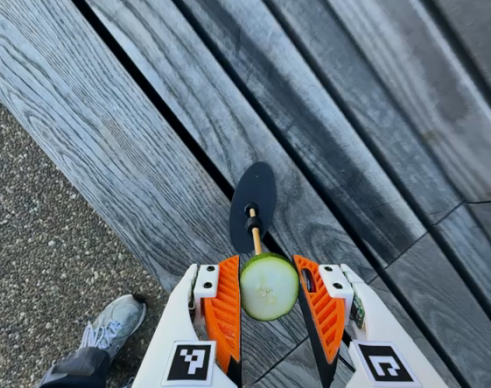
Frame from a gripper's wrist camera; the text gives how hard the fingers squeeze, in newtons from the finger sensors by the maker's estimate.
{"total": 11.2, "left": 11.7, "right": 10.7}